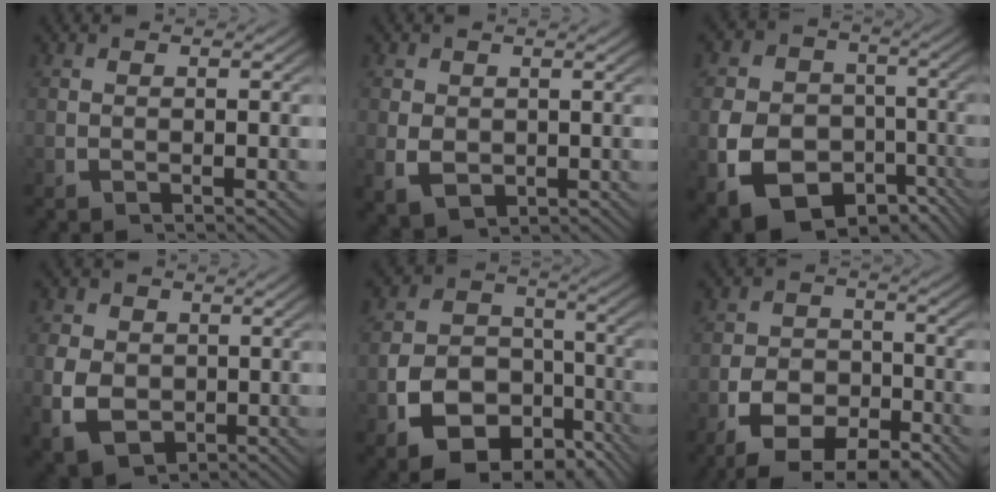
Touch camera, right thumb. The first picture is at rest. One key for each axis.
{"total": 3.8, "fx": -0.3, "fy": 3.1, "fz": 2.3, "tx": -0.059, "ty": -0.029, "tz": 0.015}
{"total": 15.8, "fx": -6.4, "fy": 12.4, "fz": 7.5, "tx": -0.164, "ty": -0.077, "tz": -0.085}
{"total": 7.1, "fx": -1.2, "fy": 5.7, "fz": 4.0, "tx": -0.104, "ty": -0.047, "tz": 0.004}
{"total": 13.1, "fx": -5.2, "fy": 10.1, "fz": 6.4, "tx": -0.125, "ty": -0.053, "tz": -0.072}
{"total": 7.2, "fx": -3.6, "fy": 4.7, "fz": 4.0, "tx": -0.071, "ty": -0.032, "tz": -0.046}